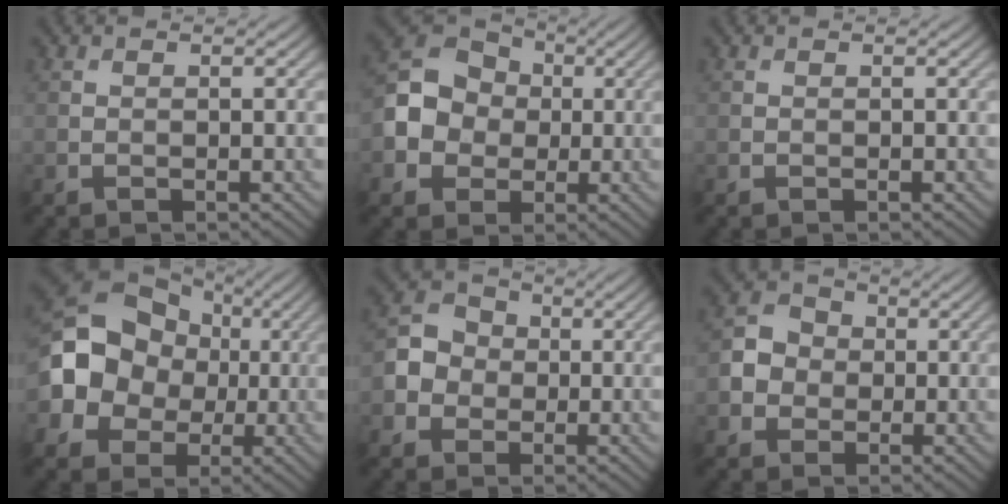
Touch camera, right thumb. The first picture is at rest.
{"total": 8.8, "force": [-0.6, 7.6, 4.4], "torque": [-0.102, 0.003, -0.024]}
{"total": 0.0}
{"total": 14.1, "force": [-0.3, 11.7, 7.8], "torque": [-0.166, 0.005, -0.028]}
{"total": 5.0, "force": [-0.7, 4.5, 2.0], "torque": [-0.043, 0.009, -0.020]}
{"total": 4.4, "force": [-0.5, 4.0, 1.8], "torque": [-0.039, 0.006, -0.014]}